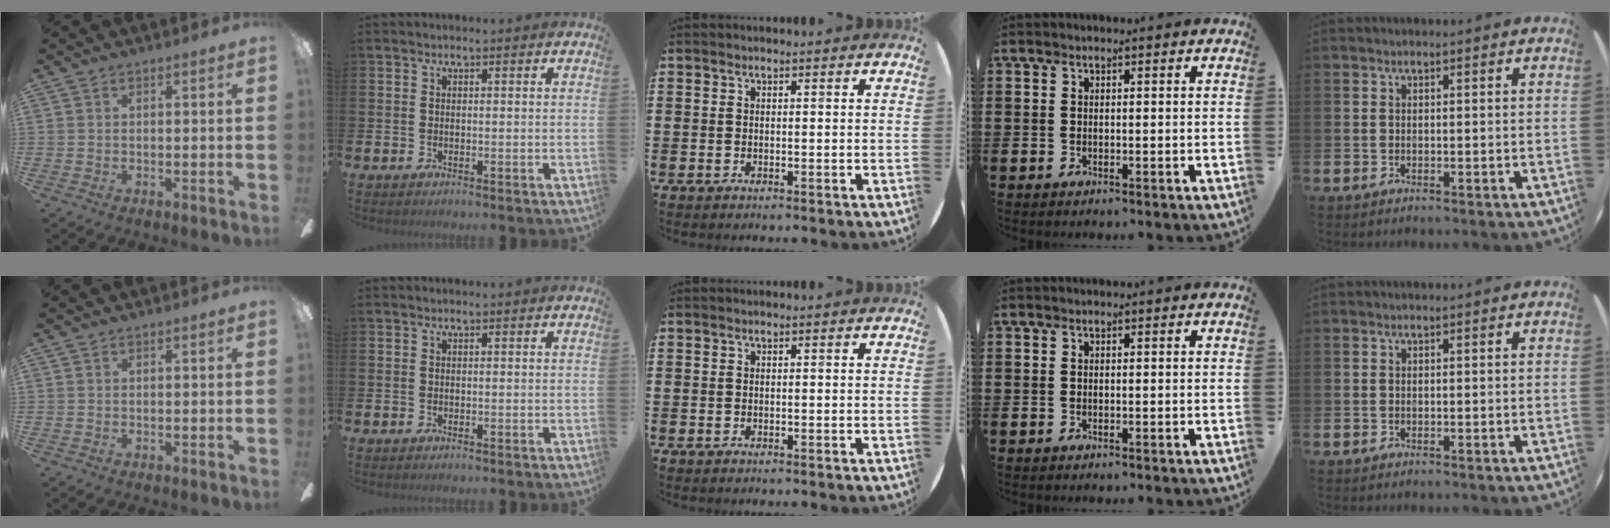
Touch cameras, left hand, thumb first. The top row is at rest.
{}